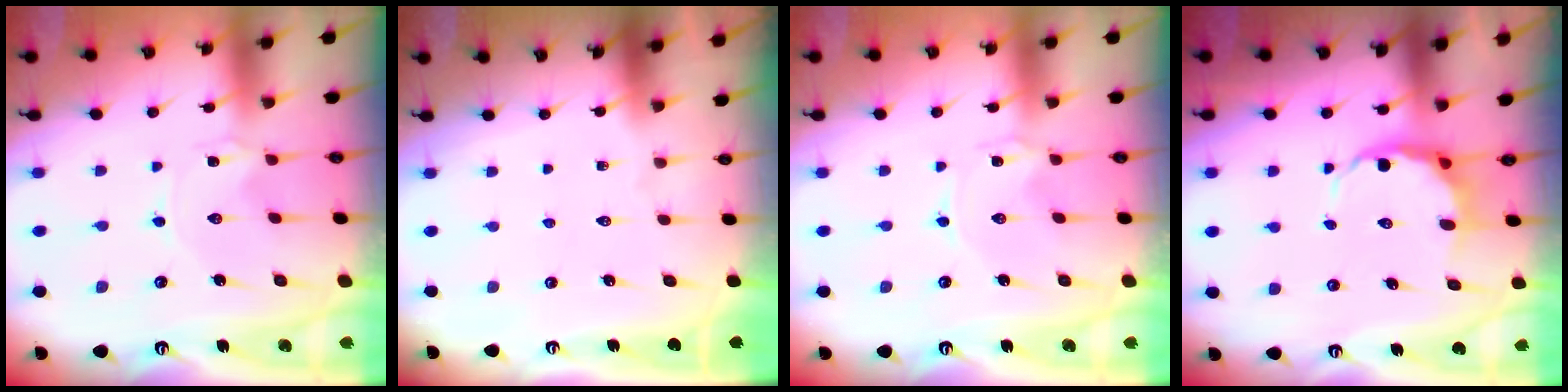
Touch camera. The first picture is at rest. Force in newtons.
{"total": 0.0}
{"total": 0.0}
{"total": 6.2, "press": 5.8, "slide": 2.1}